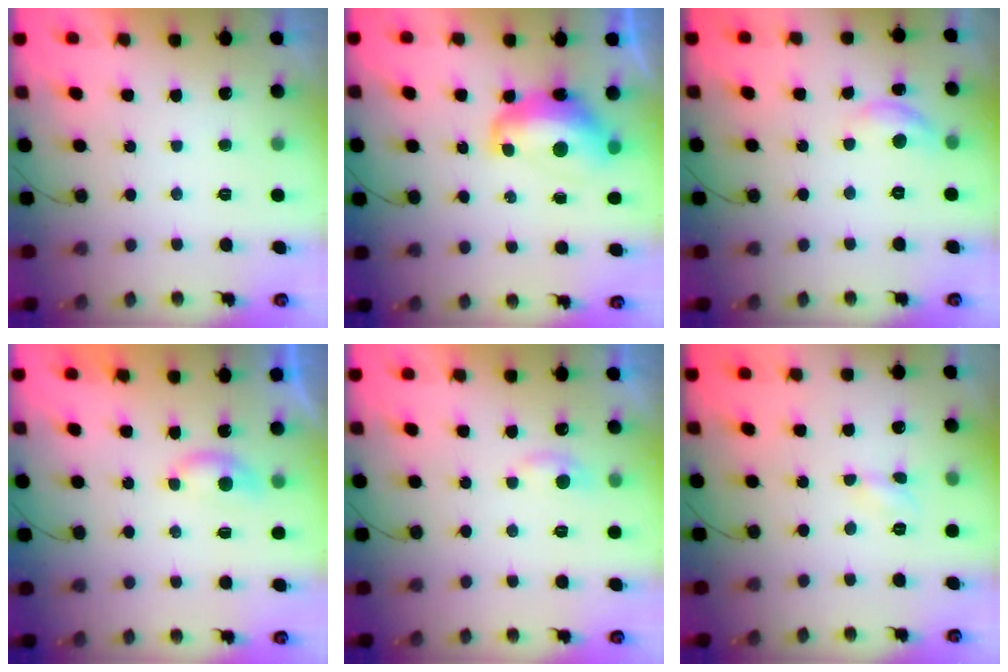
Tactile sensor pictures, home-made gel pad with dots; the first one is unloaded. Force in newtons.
{"total": 12.2, "press": 12.1, "slide": 1.0}
{"total": 7.7, "press": 7.7, "slide": 0.5}
{"total": 4.1, "press": 4.1, "slide": 0.4}
{"total": 4.6, "press": 4.5, "slide": 0.6}
{"total": 2.9, "press": 2.9, "slide": 0.4}